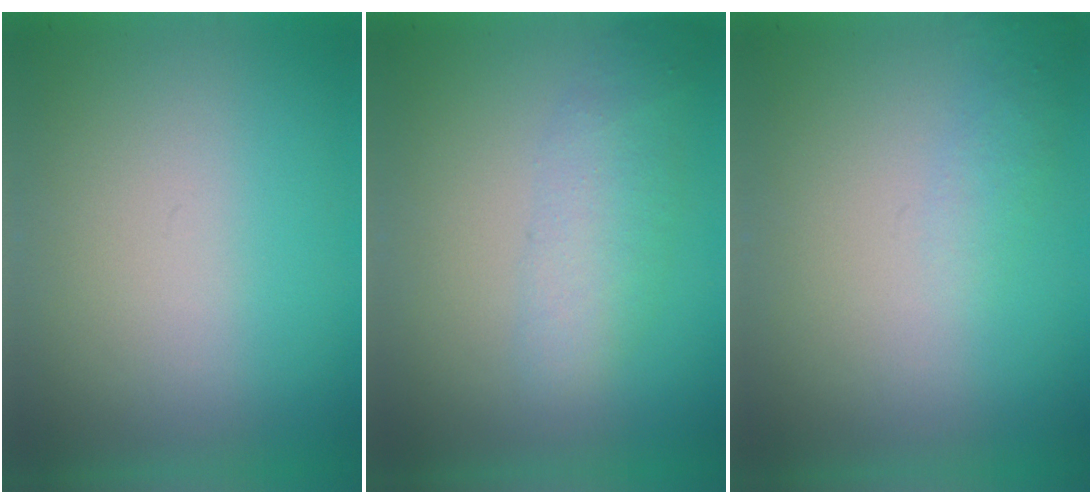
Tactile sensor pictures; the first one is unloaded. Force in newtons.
{"total": 2.2}
{"total": 1.3}